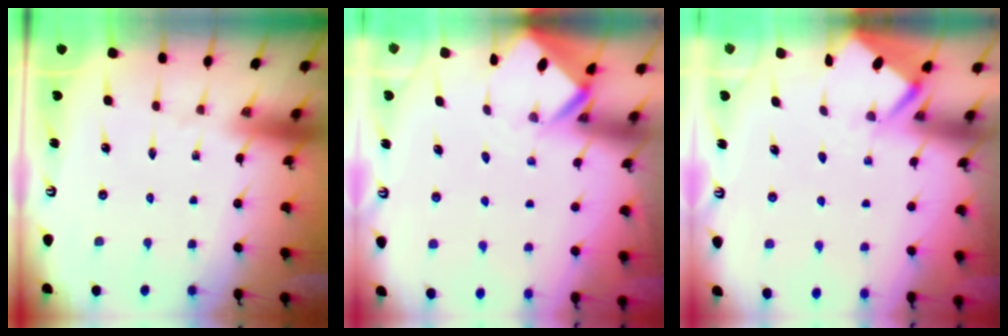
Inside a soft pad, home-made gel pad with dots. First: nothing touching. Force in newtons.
{"total": 2.7, "press": 2.7, "slide": 0.2}
{"total": 2.6, "press": 2.6, "slide": 0.4}